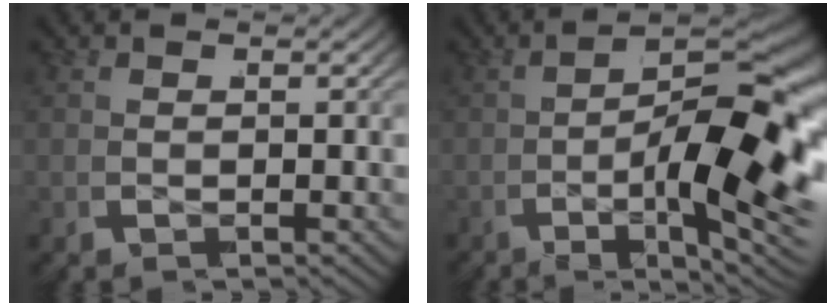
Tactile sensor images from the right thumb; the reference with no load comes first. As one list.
[{"total": 13.5, "force": [-2.3, 4.6, 12.5], "torque": [-0.193, -0.014, -0.032]}]